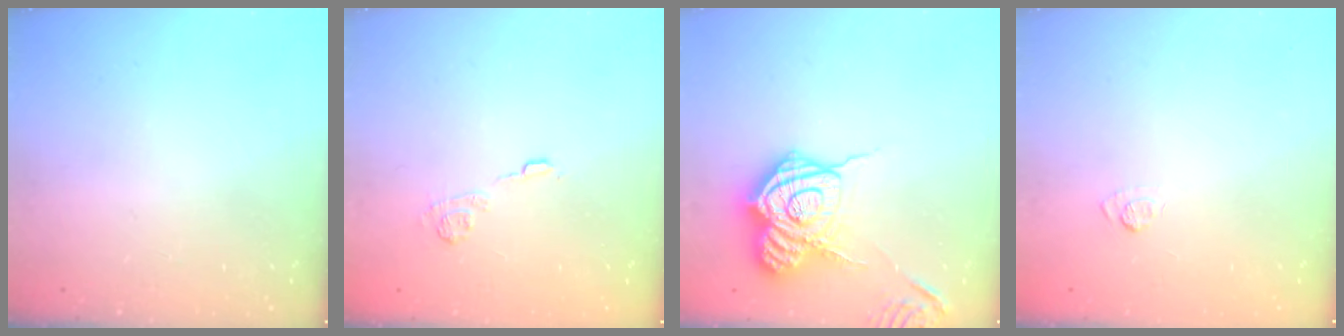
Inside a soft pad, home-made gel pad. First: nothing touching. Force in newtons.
{"total": 9.2, "press": 9.2, "slide": 0.8}
{"total": 18.9, "press": 18.9, "slide": 1.5}
{"total": 7.5, "press": 7.3, "slide": 1.4}